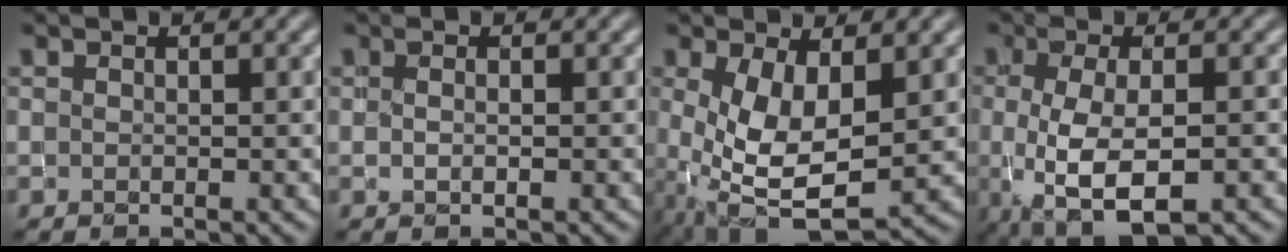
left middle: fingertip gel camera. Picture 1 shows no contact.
{"total": 0.5, "force": [0.2, 0.2, 0.4], "torque": [-0.008, 0.001, 0.004]}
{"total": 7.4, "force": [-0.3, 3.5, 6.5], "torque": [-0.143, -0.009, 0.001]}
{"total": 6.4, "force": [-1.5, 2.7, 5.6], "torque": [-0.113, -0.014, -0.015]}